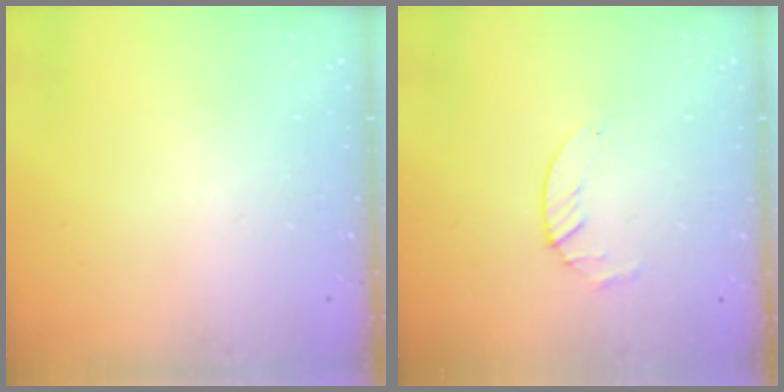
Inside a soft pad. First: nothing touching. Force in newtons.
{"total": 2.9, "press": 2.9, "slide": 0.4}